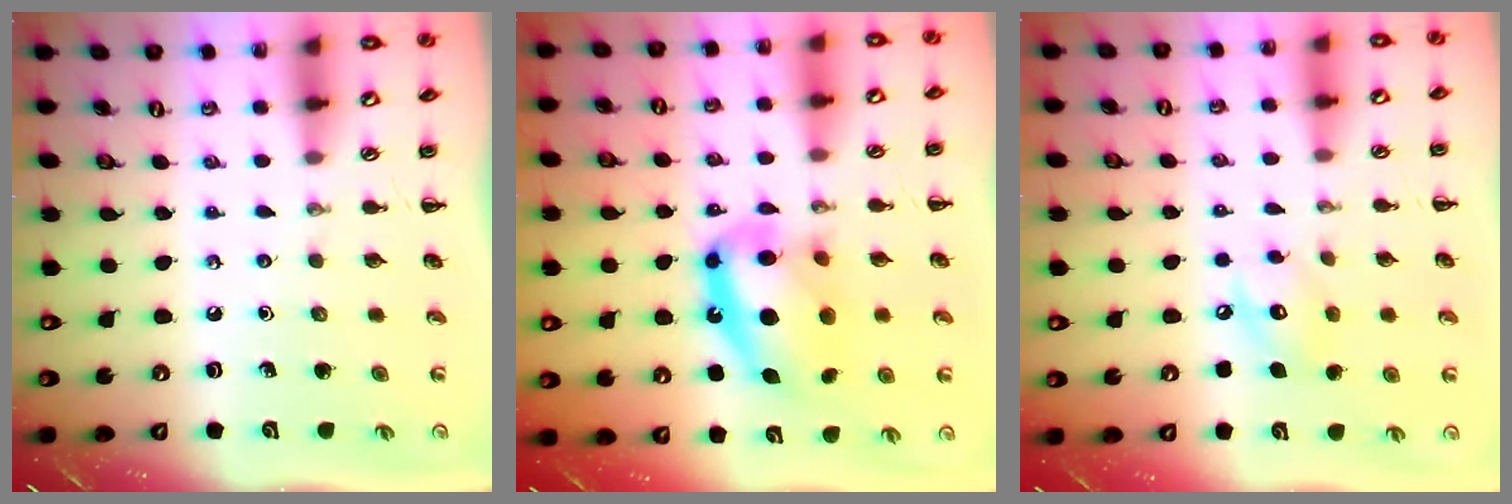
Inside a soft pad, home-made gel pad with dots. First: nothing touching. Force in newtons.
{"total": 16.0, "press": 15.4, "slide": 4.4}
{"total": 7.7, "press": 7.6, "slide": 1.2}